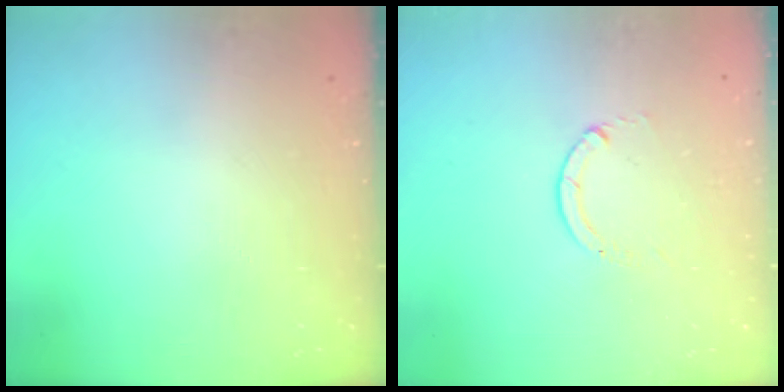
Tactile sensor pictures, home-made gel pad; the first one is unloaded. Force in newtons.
{"total": 0.0}